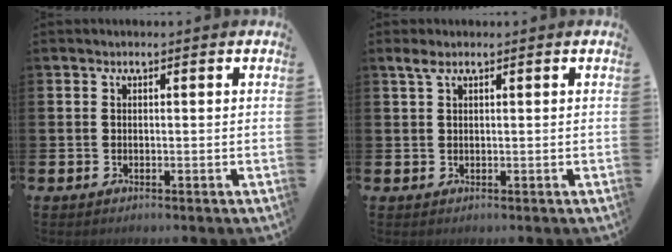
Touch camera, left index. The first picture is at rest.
{"total": 1.6, "force": [1.1, 0.4, 1.1], "torque": [-0.022, 0.004, 0.018]}